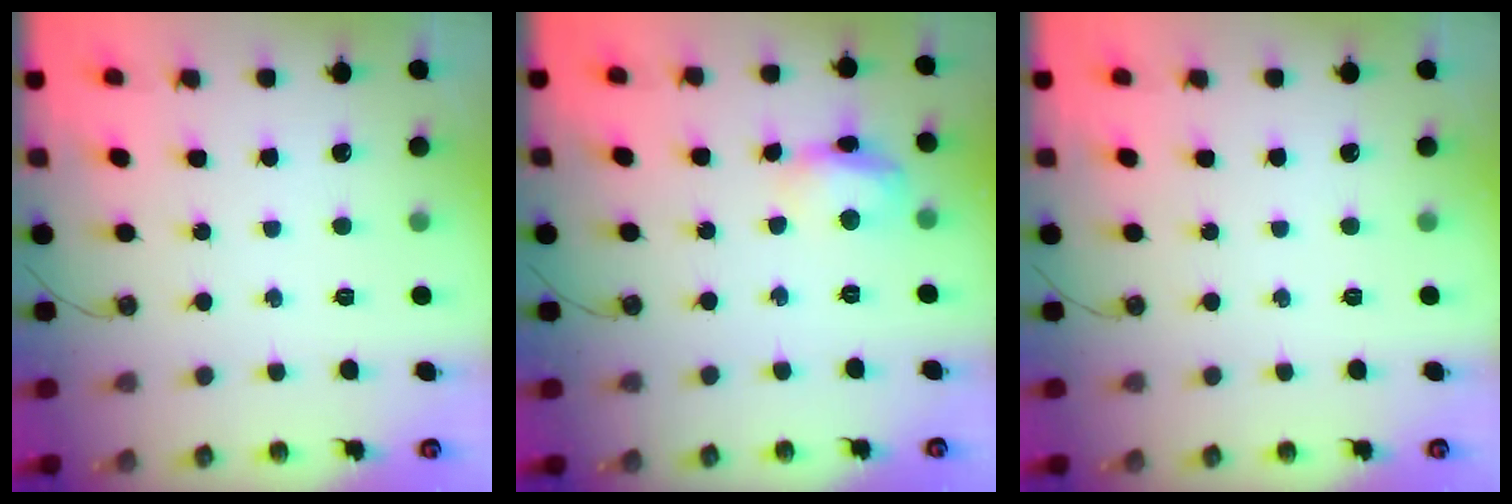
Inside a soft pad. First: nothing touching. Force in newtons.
{"total": 11.3, "press": 11.3, "slide": 0.9}
{"total": 0.0}